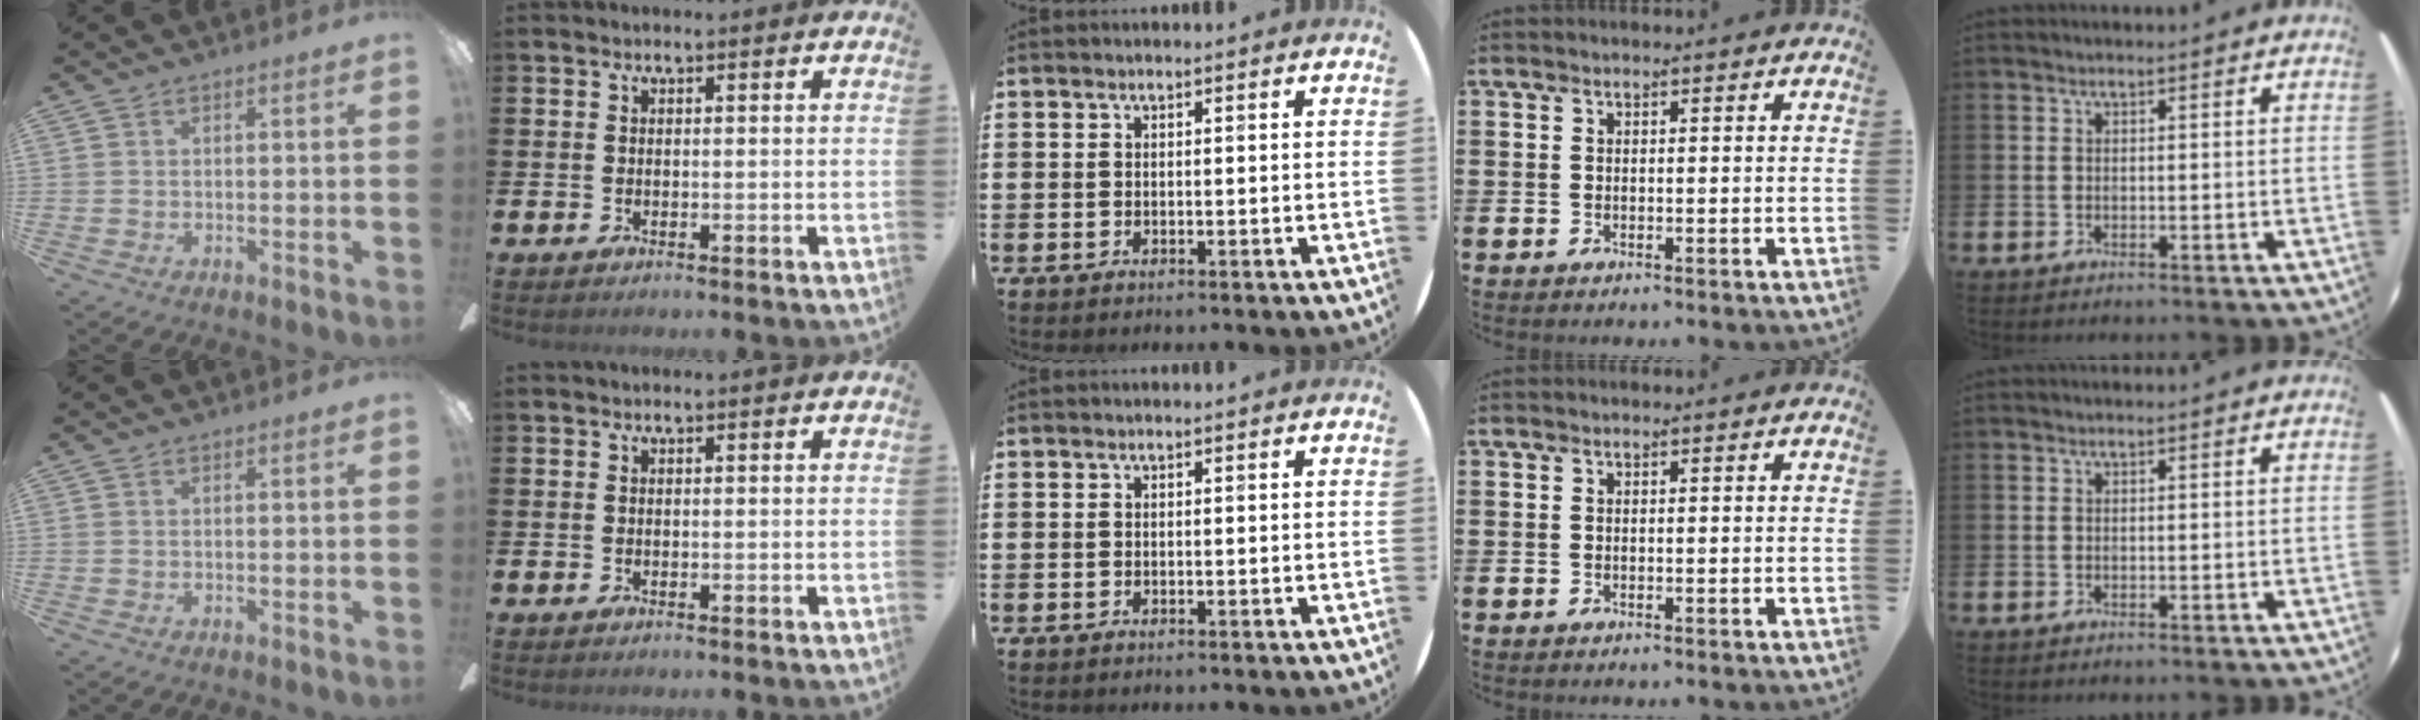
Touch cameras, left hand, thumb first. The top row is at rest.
{}